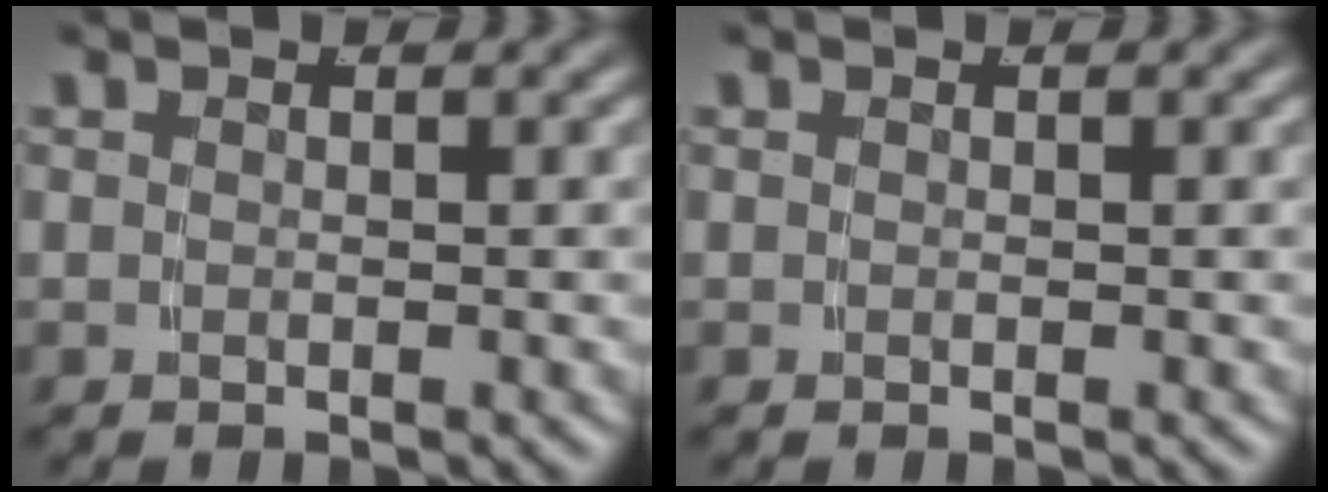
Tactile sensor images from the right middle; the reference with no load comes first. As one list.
[{"total": 0.0}]